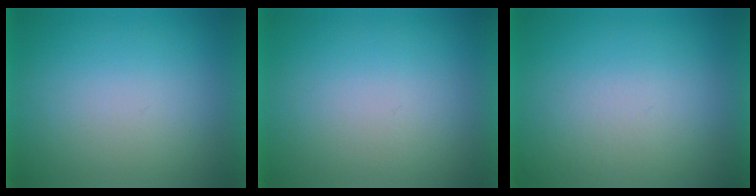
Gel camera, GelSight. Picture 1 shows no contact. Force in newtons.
{"total": 1.0}
{"total": 2.2}